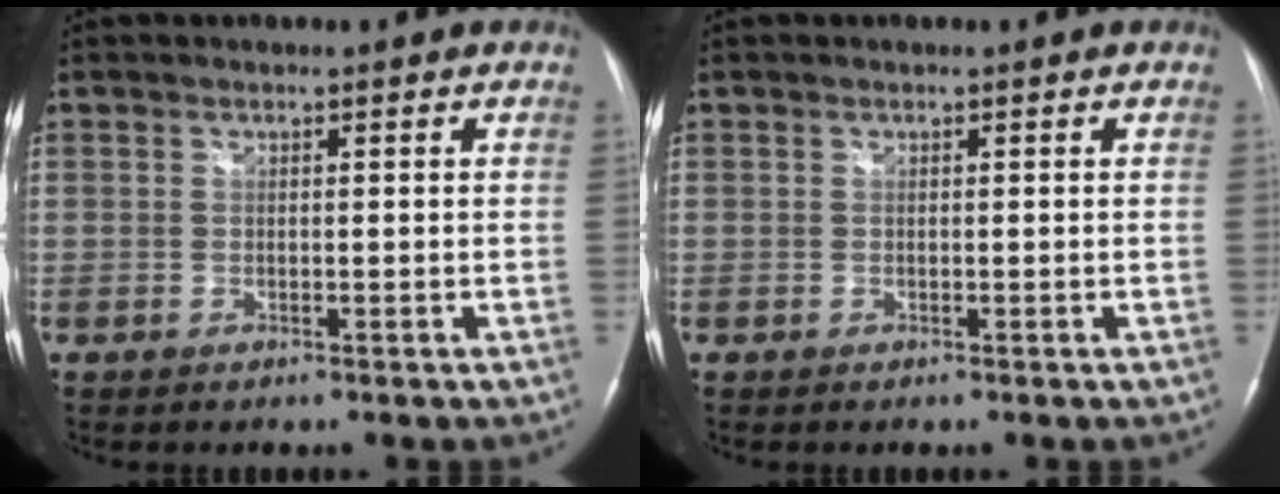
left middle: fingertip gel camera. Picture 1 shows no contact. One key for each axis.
{"total": 0.0}